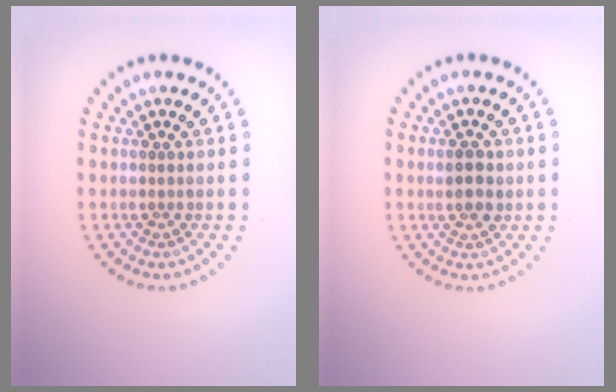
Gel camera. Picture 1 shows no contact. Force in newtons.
{"total": 2.2, "press": 2.2, "slide": 0.0}